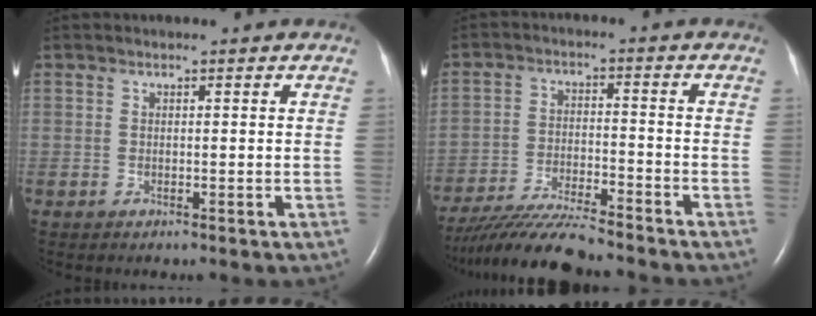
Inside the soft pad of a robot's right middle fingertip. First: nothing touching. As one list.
[{"total": 11.8, "force": [-10.7, 0.4, 5.0], "torque": [-0.088, -0.023, -0.186]}]